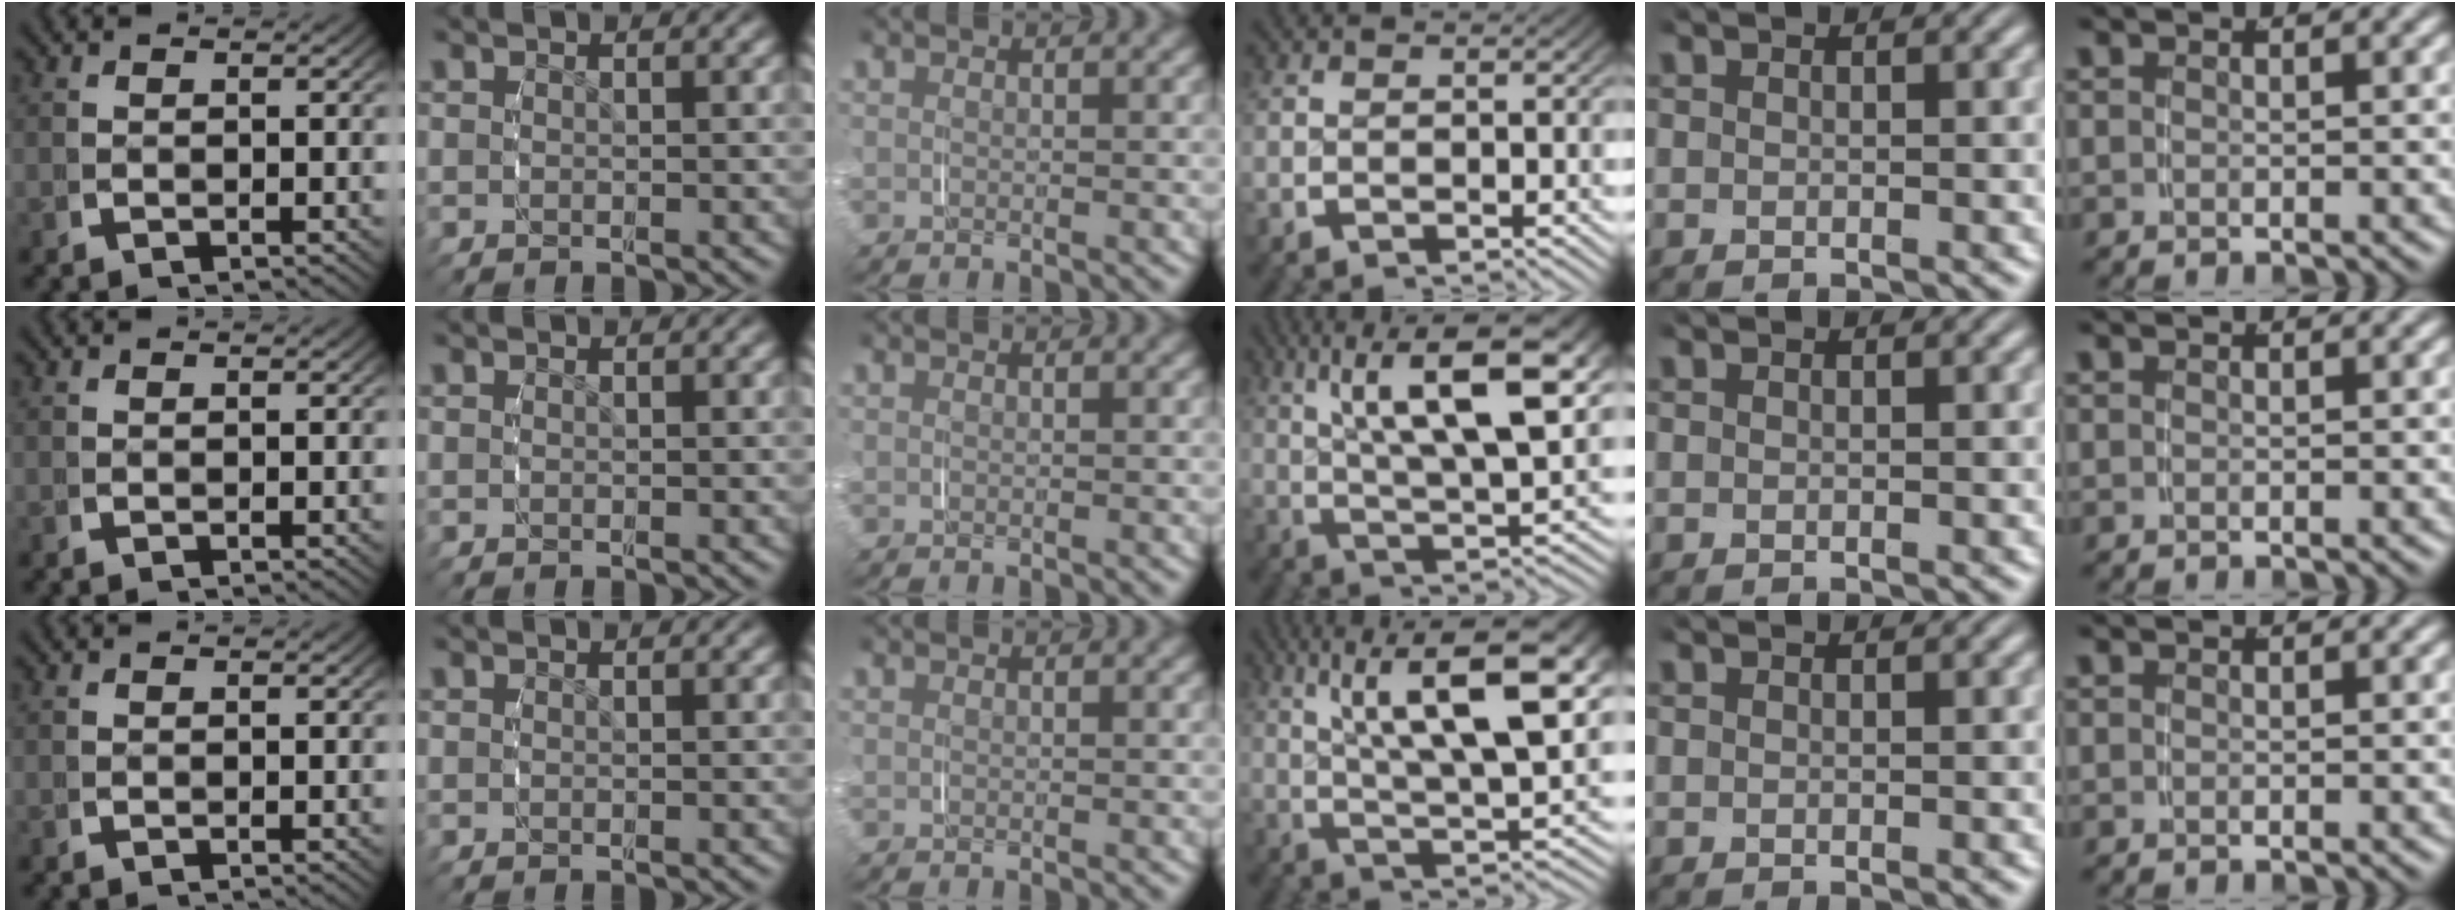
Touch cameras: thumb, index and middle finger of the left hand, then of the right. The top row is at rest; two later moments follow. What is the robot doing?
{"motion": "grasp_and_lifting", "object": "measuring cup"}